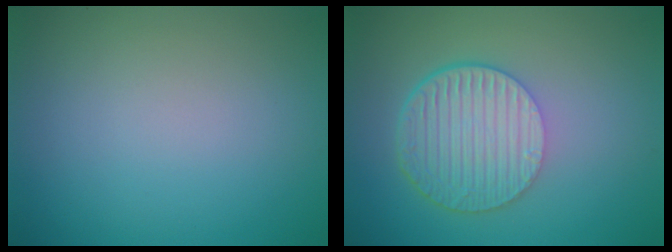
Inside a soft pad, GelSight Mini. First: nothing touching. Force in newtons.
{"total": 6.5, "press": 4.5, "slide": 4.7}